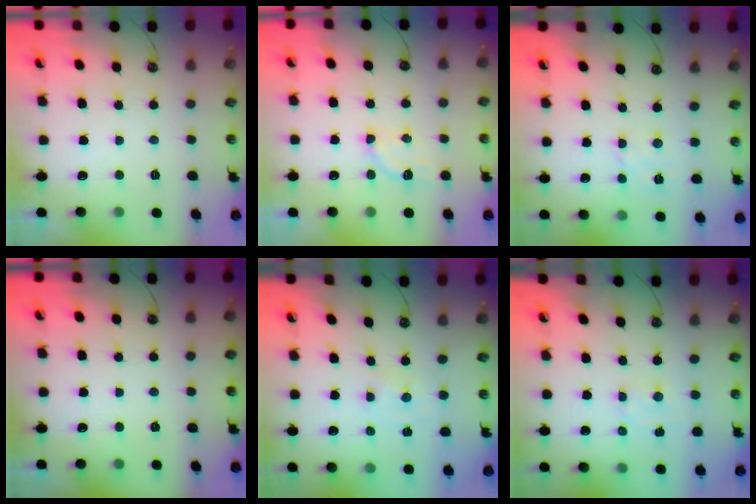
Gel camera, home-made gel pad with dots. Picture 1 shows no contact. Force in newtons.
{"total": 3.1, "press": 3.1, "slide": 0.5}
{"total": 2.6, "press": 2.5, "slide": 0.7}
{"total": 0.0}
{"total": 0.0}
{"total": 2.6, "press": 2.6, "slide": 0.4}